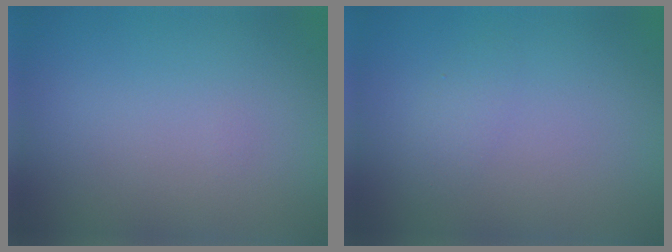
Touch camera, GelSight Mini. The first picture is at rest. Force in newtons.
{"total": 1.2, "press": 1.2, "slide": 0.0}